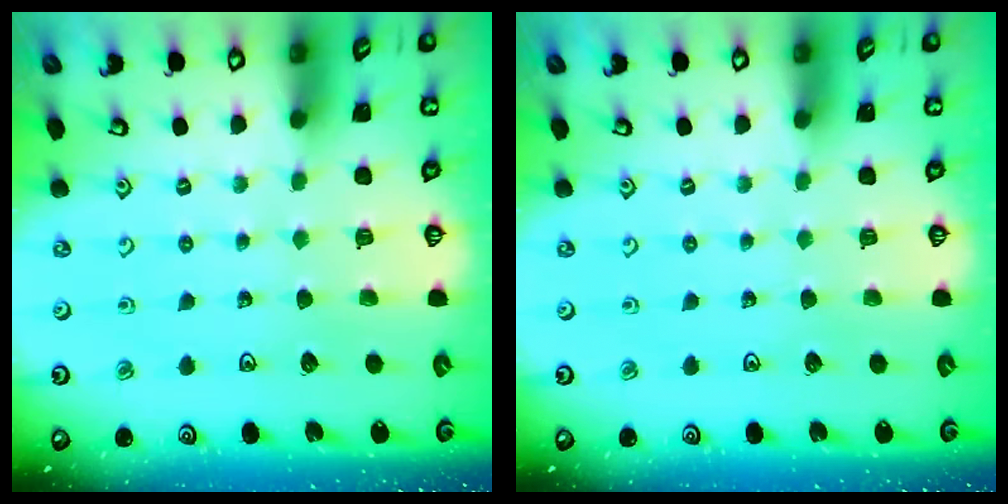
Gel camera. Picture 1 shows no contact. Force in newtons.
{"total": 0.0}